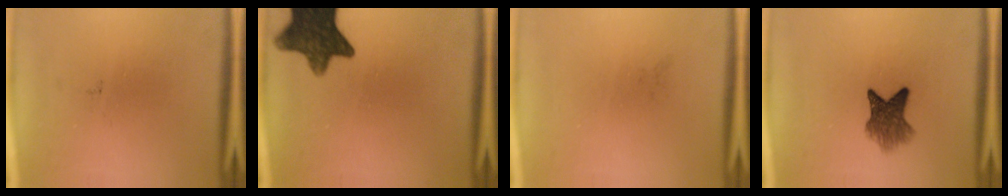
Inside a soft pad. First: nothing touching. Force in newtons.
{"total": 12.5}
{"total": 0.0}
{"total": 5.9}